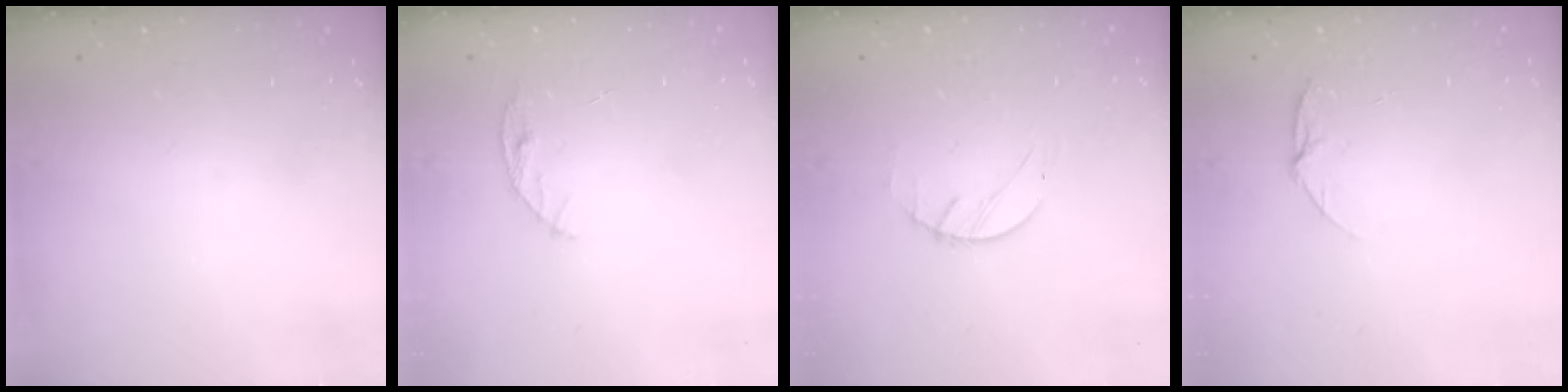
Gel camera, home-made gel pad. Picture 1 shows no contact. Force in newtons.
{"total": 4.8, "press": 4.8, "slide": 0.5}
{"total": 1.2, "press": 1.2, "slide": 0.2}
{"total": 5.2, "press": 5.2, "slide": 0.5}